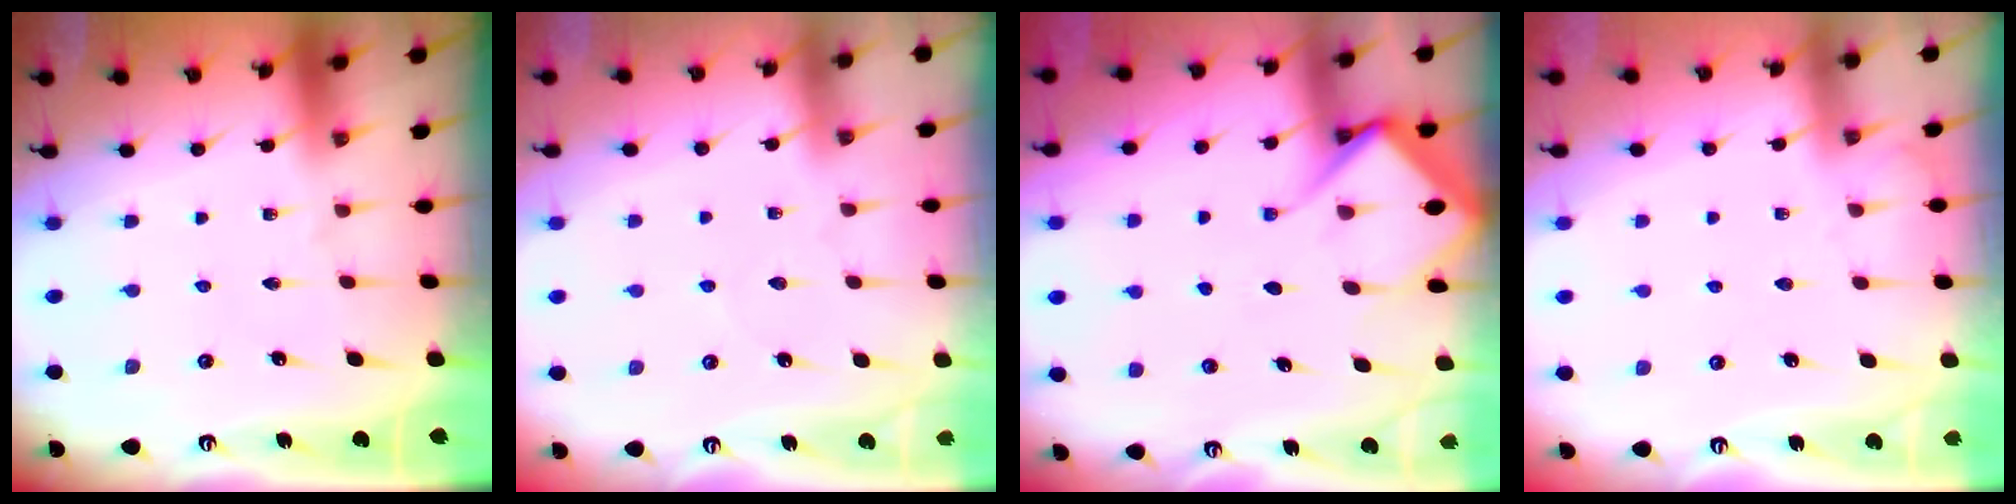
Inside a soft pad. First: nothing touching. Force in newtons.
{"total": 2.6, "press": 2.6, "slide": 0.4}
{"total": 9.2, "press": 9.2, "slide": 0.9}
{"total": 3.0, "press": 3.0, "slide": 0.5}